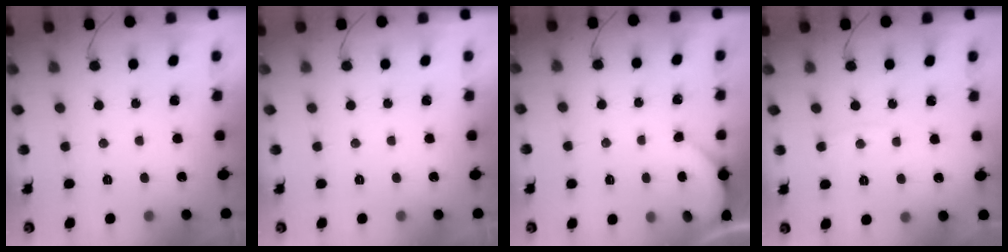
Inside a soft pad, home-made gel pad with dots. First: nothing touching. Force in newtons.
{"total": 0.0}
{"total": 2.1, "press": 2.1, "slide": 0.2}
{"total": 2.8, "press": 2.8, "slide": 0.3}